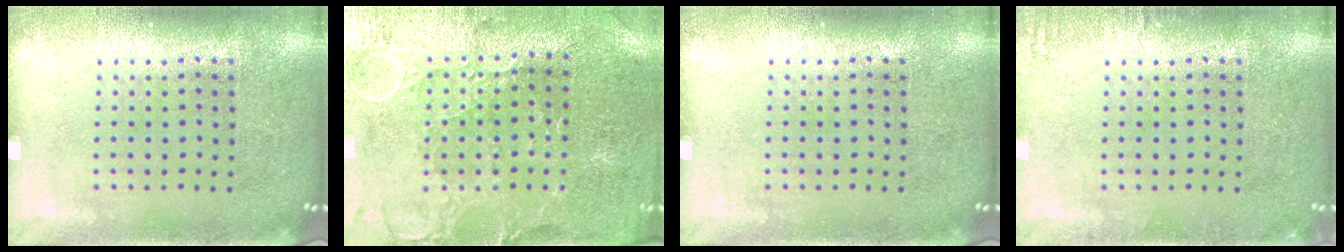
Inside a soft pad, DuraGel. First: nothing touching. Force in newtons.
{"total": 1.1, "press": 1.0, "slide": 0.4}
{"total": 0.0}
{"total": 1.0, "press": 1.0, "slide": 0.2}